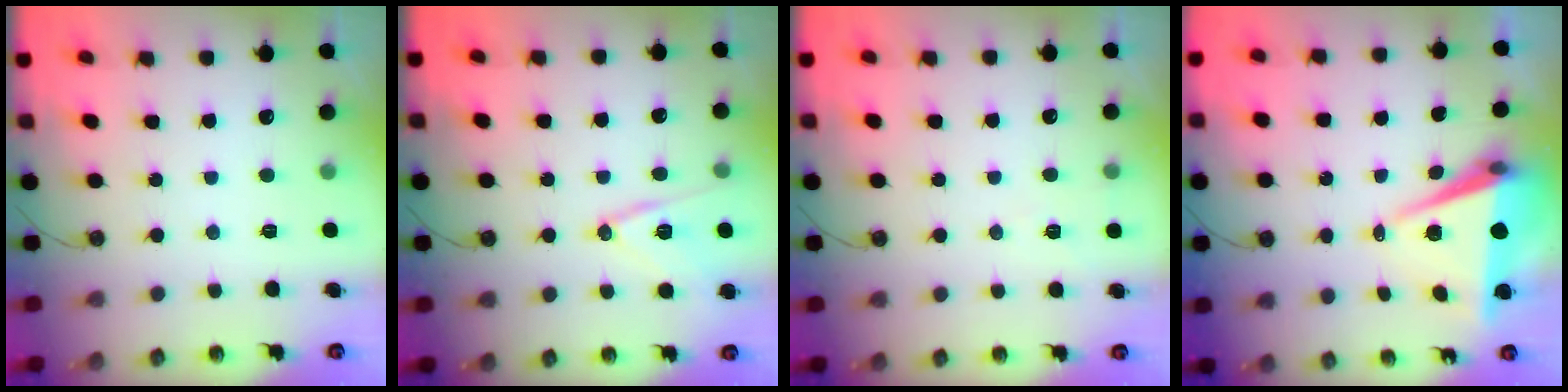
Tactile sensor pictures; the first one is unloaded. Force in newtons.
{"total": 12.5, "press": 12.2, "slide": 2.7}
{"total": 5.7, "press": 3.8, "slide": 4.2}
{"total": 7.2, "press": 5.8, "slide": 4.2}